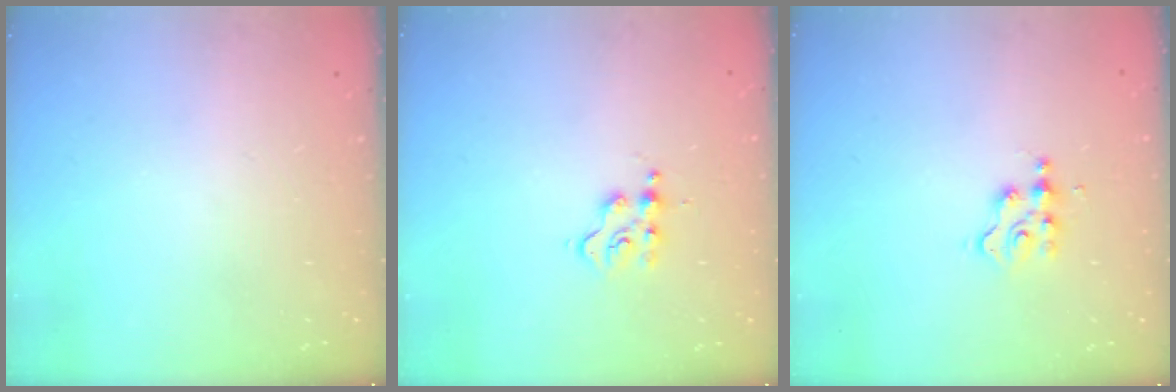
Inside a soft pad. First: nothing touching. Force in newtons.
{"total": 3.5, "press": 3.5, "slide": 0.5}
{"total": 2.9, "press": 2.9, "slide": 0.4}